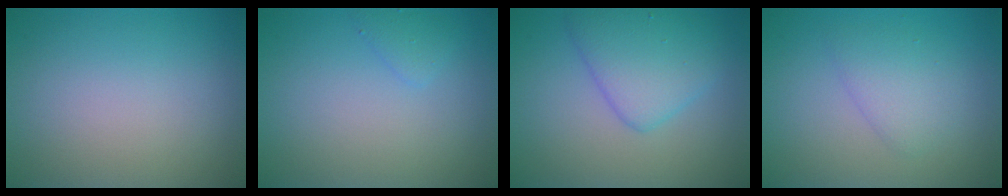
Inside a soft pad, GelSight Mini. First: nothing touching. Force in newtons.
{"total": 1.1, "press": 1.1, "slide": 0.0}
{"total": 4.5, "press": 4.5, "slide": 0.2}
{"total": 2.4, "press": 2.4, "slide": 0.2}